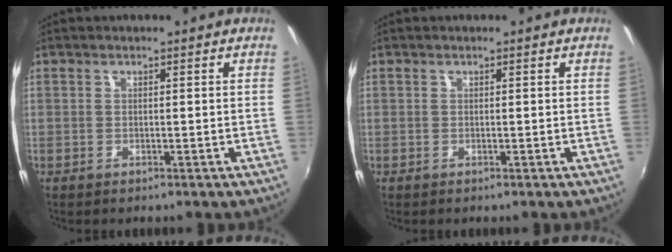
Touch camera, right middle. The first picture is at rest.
{"total": 0.0}